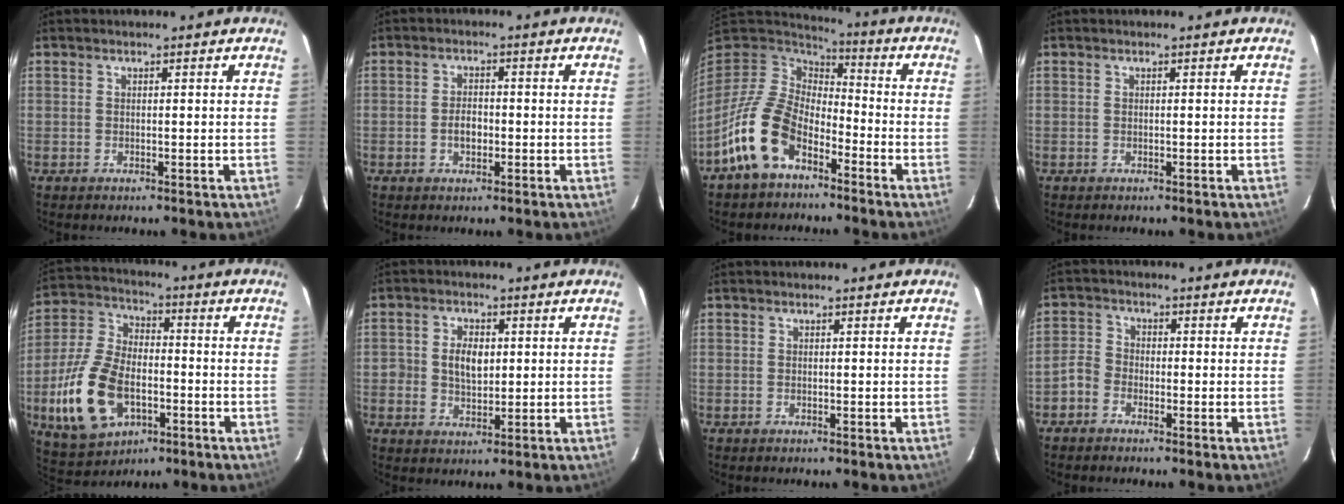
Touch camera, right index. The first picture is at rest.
{"total": 3.0, "force": [-0.9, 1.9, 2.2], "torque": [-0.042, 0.006, -0.014]}
{"total": 14.4, "force": [-7.9, 8.3, 8.7], "torque": [-0.186, -0.001, -0.152]}
{"total": 0.0}
{"total": 17.0, "force": [-5.4, 10.1, 12.5], "torque": [-0.286, 0.000, -0.087]}
{"total": 5.1, "force": [0.5, 3.6, 3.6], "torque": [-0.064, 0.007, 0.014]}
{"total": 0.0}
{"total": 3.3, "force": [-2.0, 2.4, 0.9], "torque": [-0.019, 0.012, -0.046]}